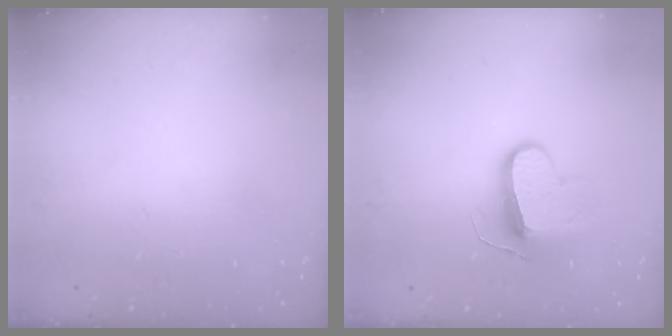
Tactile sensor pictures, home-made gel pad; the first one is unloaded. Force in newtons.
{"total": 10.3, "press": 10.2, "slide": 1.2}